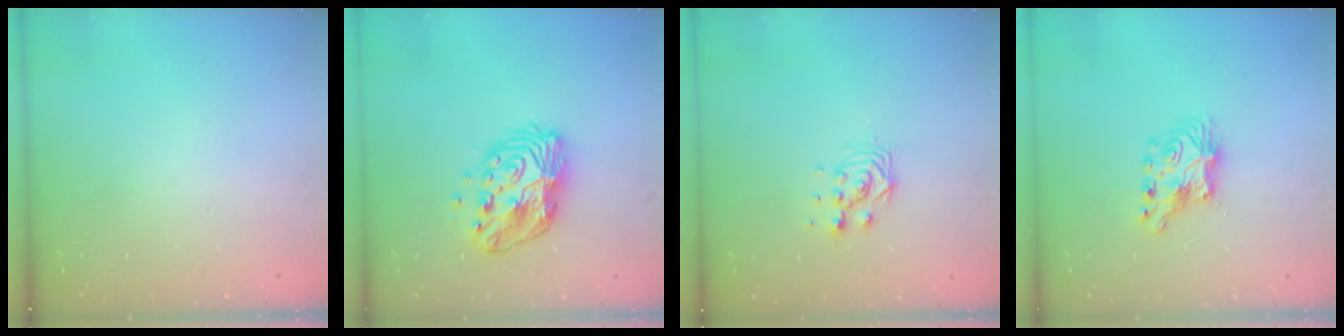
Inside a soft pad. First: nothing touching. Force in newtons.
{"total": 12.3, "press": 12.3, "slide": 1.0}
{"total": 6.6, "press": 6.6, "slide": 0.5}
{"total": 8.2, "press": 8.1, "slide": 0.8}